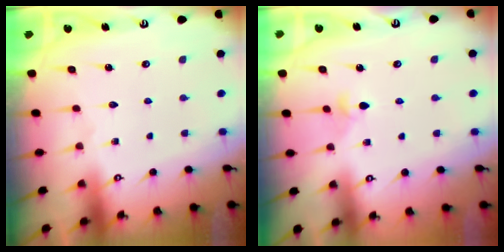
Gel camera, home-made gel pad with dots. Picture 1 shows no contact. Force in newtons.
{"total": 3.3, "press": 3.2, "slide": 0.9}